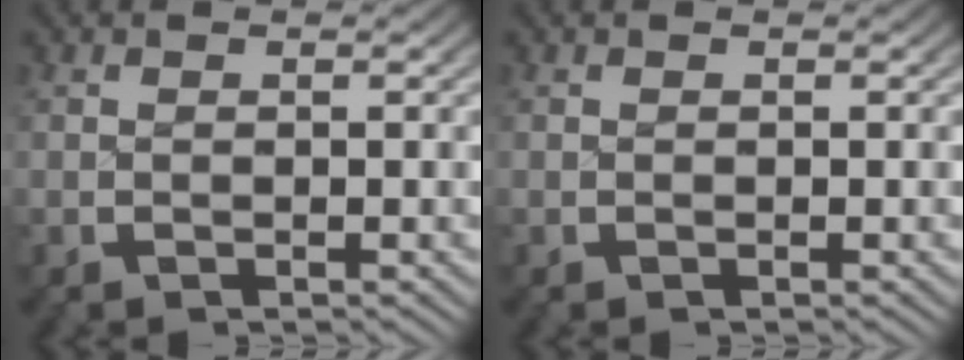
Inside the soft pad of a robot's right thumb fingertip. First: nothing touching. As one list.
[{"total": 0.0}]